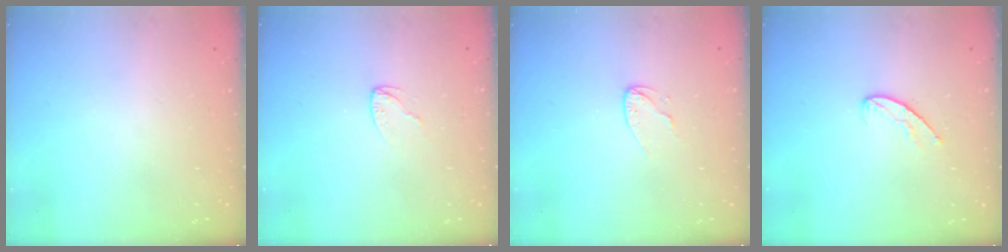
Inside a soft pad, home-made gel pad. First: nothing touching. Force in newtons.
{"total": 2.4, "press": 2.4, "slide": 0.2}
{"total": 4.5, "press": 4.5, "slide": 0.3}
{"total": 5.5, "press": 5.5, "slide": 0.5}